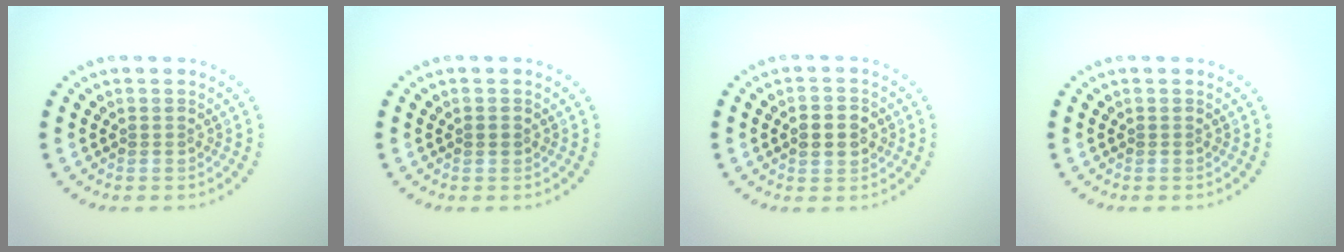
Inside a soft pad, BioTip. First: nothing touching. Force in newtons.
{"total": 0.8, "press": 0.8, "slide": 0.0}
{"total": 2.6, "press": 2.6, "slide": 0.2}
{"total": 0.0}